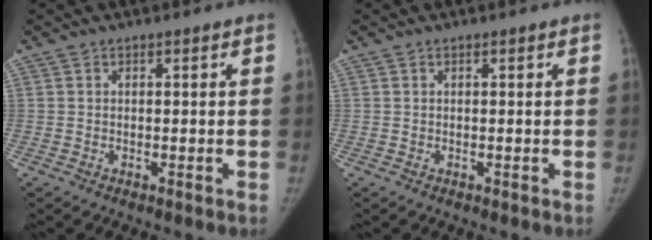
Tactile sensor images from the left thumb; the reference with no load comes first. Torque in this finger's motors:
{"motor_torque": [0.01, -0.01, 0.31, -0.10, 0.06]}